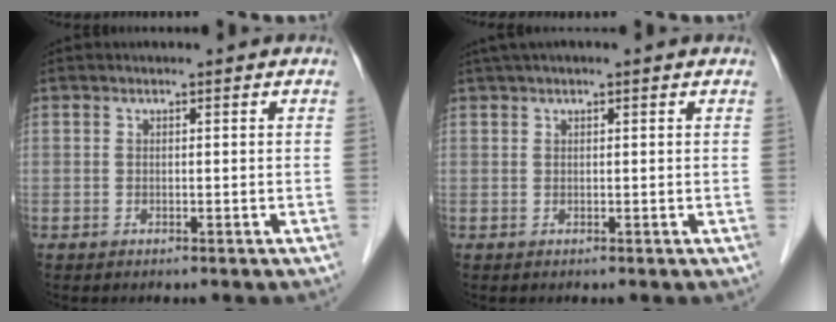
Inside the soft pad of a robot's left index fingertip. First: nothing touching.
{"total": 1.8, "force": [1.0, 0.4, 1.4], "torque": [-0.031, 0.019, 0.014]}